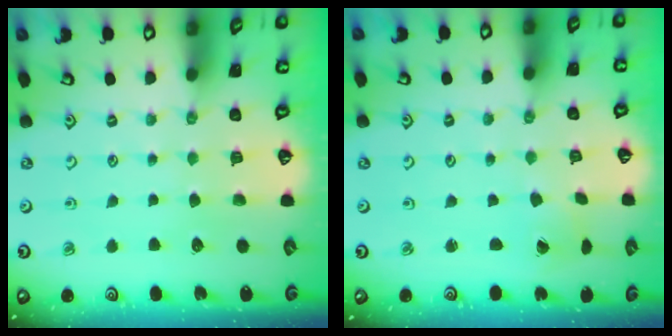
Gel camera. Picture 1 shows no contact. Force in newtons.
{"total": 1.1, "press": 1.0, "slide": 0.4}